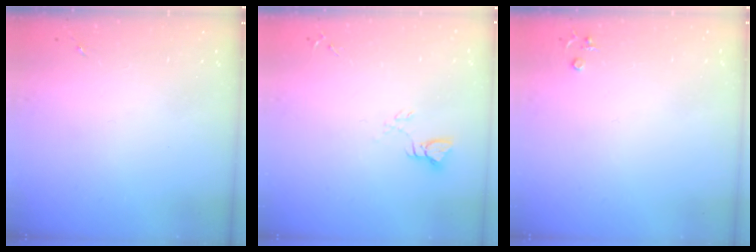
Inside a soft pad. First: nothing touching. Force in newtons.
{"total": 2.8, "press": 2.8, "slide": 0.2}
{"total": 3.9, "press": 3.8, "slide": 0.6}